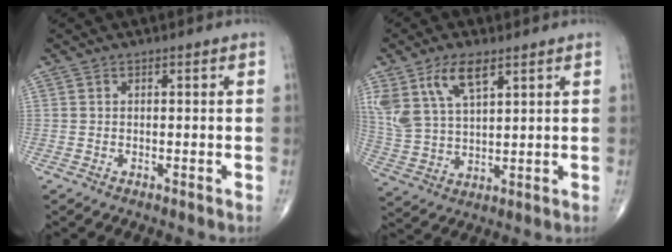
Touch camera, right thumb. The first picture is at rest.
{"total": 11.5, "force": [6.3, 5.1, 8.1], "torque": [-0.162, -0.016, 0.132]}